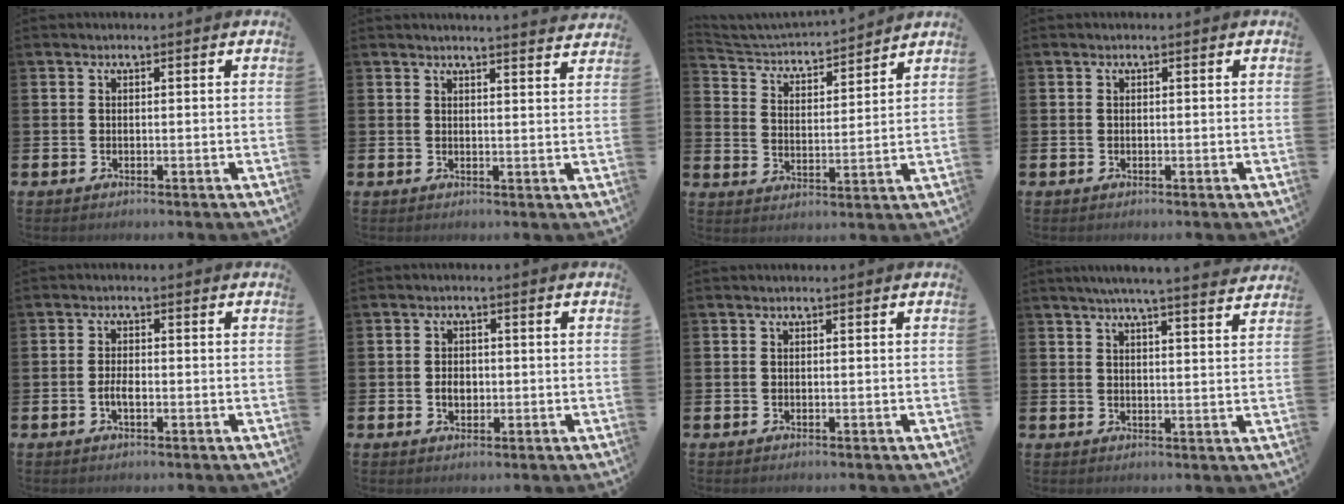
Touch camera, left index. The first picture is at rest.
{"total": 2.8, "force": [2.8, -0.4, -0.2], "torque": [0.010, -0.021, 0.048]}
{"total": 4.0, "force": [3.9, 0.8, 0.5], "torque": [-0.036, -0.036, 0.061]}
{"total": 0.0}
{"total": 2.0, "force": [-0.6, 0.9, 1.7], "torque": [-0.030, 0.001, -0.013]}
{"total": 2.5, "force": [-0.3, 1.9, 1.6], "torque": [-0.013, -0.001, -0.013]}
{"total": 0.0}
{"total": 5.2, "force": [4.9, -0.6, 1.7], "torque": [-0.034, -0.025, 0.084]}